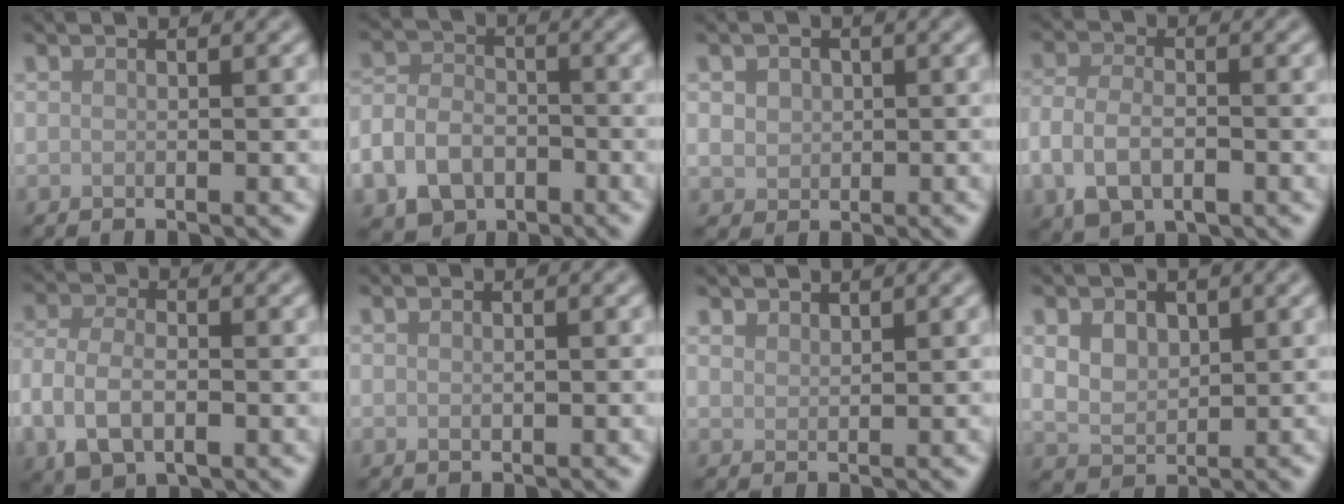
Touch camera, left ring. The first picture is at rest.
{"total": 7.0, "force": [-3.5, 5.0, 3.4], "torque": [-0.056, -0.016, -0.067]}
{"total": 2.4, "force": [0.5, 2.1, 1.2], "torque": [-0.020, 0.007, 0.004]}
{"total": 4.7, "force": [-1.6, 2.9, 3.3], "torque": [-0.070, -0.005, -0.035]}
{"total": 5.1, "force": [-1.4, 3.0, 3.8], "torque": [-0.081, -0.005, -0.030]}
{"total": 0.6, "force": [0.2, 0.4, 0.5], "torque": [-0.007, -0.001, 0.004]}
{"total": 1.5, "force": [1.5, 0.4, 0.1], "torque": [-0.001, 0.002, 0.031]}
{"total": 3.0, "force": [1.0, 2.1, 1.8], "torque": [-0.033, -0.005, 0.022]}